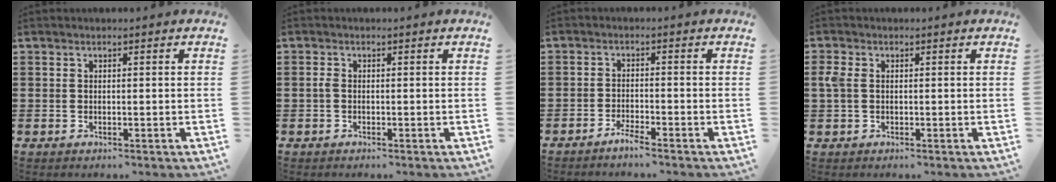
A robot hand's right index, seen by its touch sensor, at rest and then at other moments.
{"total": 1.0, "force": [-0.3, 0.4, 0.8], "torque": [-0.025, -0.003, -0.008]}
{"total": 2.2, "force": [-2.0, -0.1, 0.9], "torque": [-0.015, 0.001, -0.037]}
{"total": 2.4, "force": [0.2, 1.6, 1.8], "torque": [-0.054, 0.001, -0.002]}